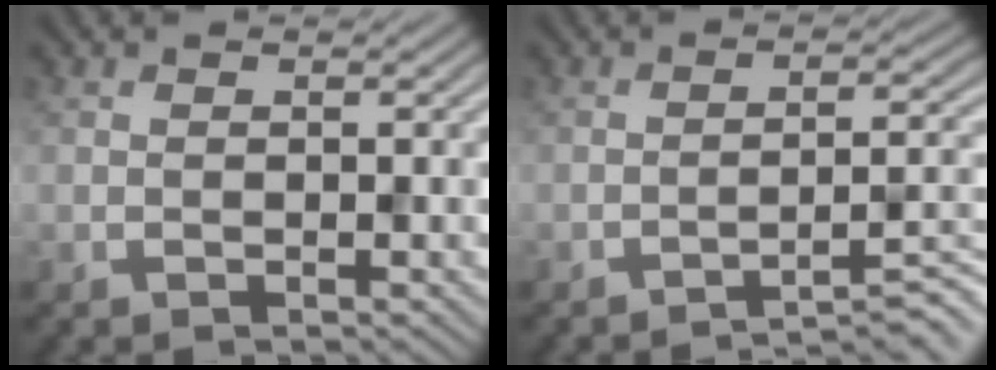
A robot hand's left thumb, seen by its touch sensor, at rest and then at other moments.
{"total": 4.6, "force": [-3.4, 0.4, 3.0], "torque": [-0.039, 0.015, -0.063]}